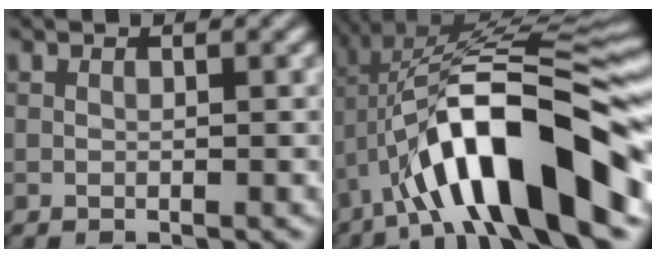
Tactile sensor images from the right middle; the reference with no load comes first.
{"total": 12.8, "force": [-5.4, 3.2, 11.2], "torque": [-0.201, 0.030, -0.070]}